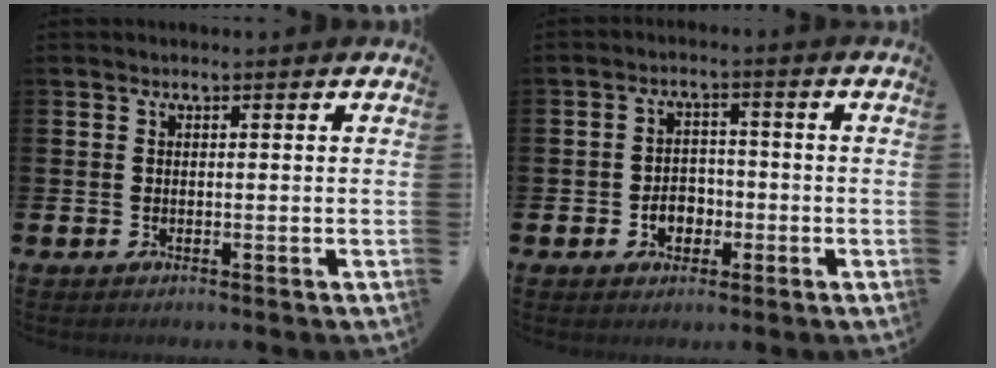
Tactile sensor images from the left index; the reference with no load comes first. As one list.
[{"total": 3.5, "force": [-1.3, 2.7, 1.9], "torque": [-0.018, -0.003, -0.032]}]